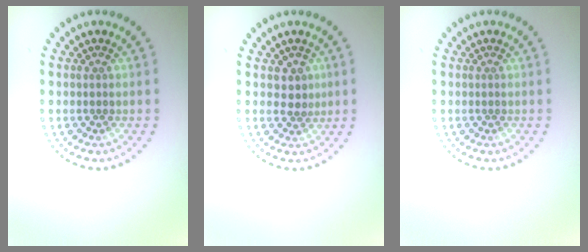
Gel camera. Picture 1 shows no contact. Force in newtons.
{"total": 1.9, "press": 1.7, "slide": 0.9}
{"total": 0.0}